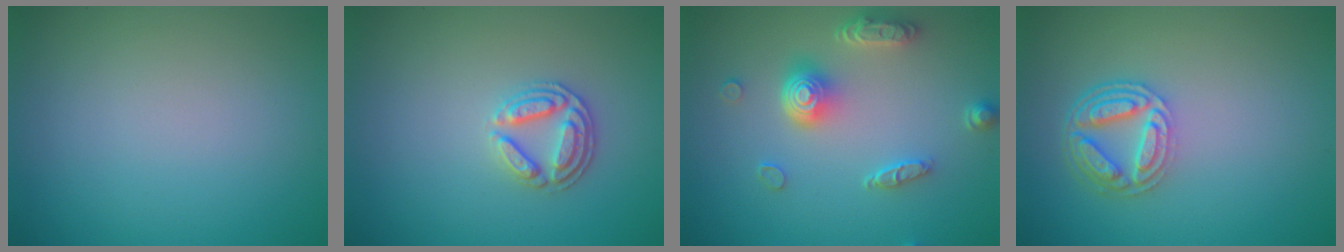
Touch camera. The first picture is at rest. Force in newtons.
{"total": 2.7, "press": 2.6, "slide": 0.9}
{"total": 4.7, "press": 3.7, "slide": 2.9}
{"total": 4.7, "press": 3.6, "slide": 2.9}